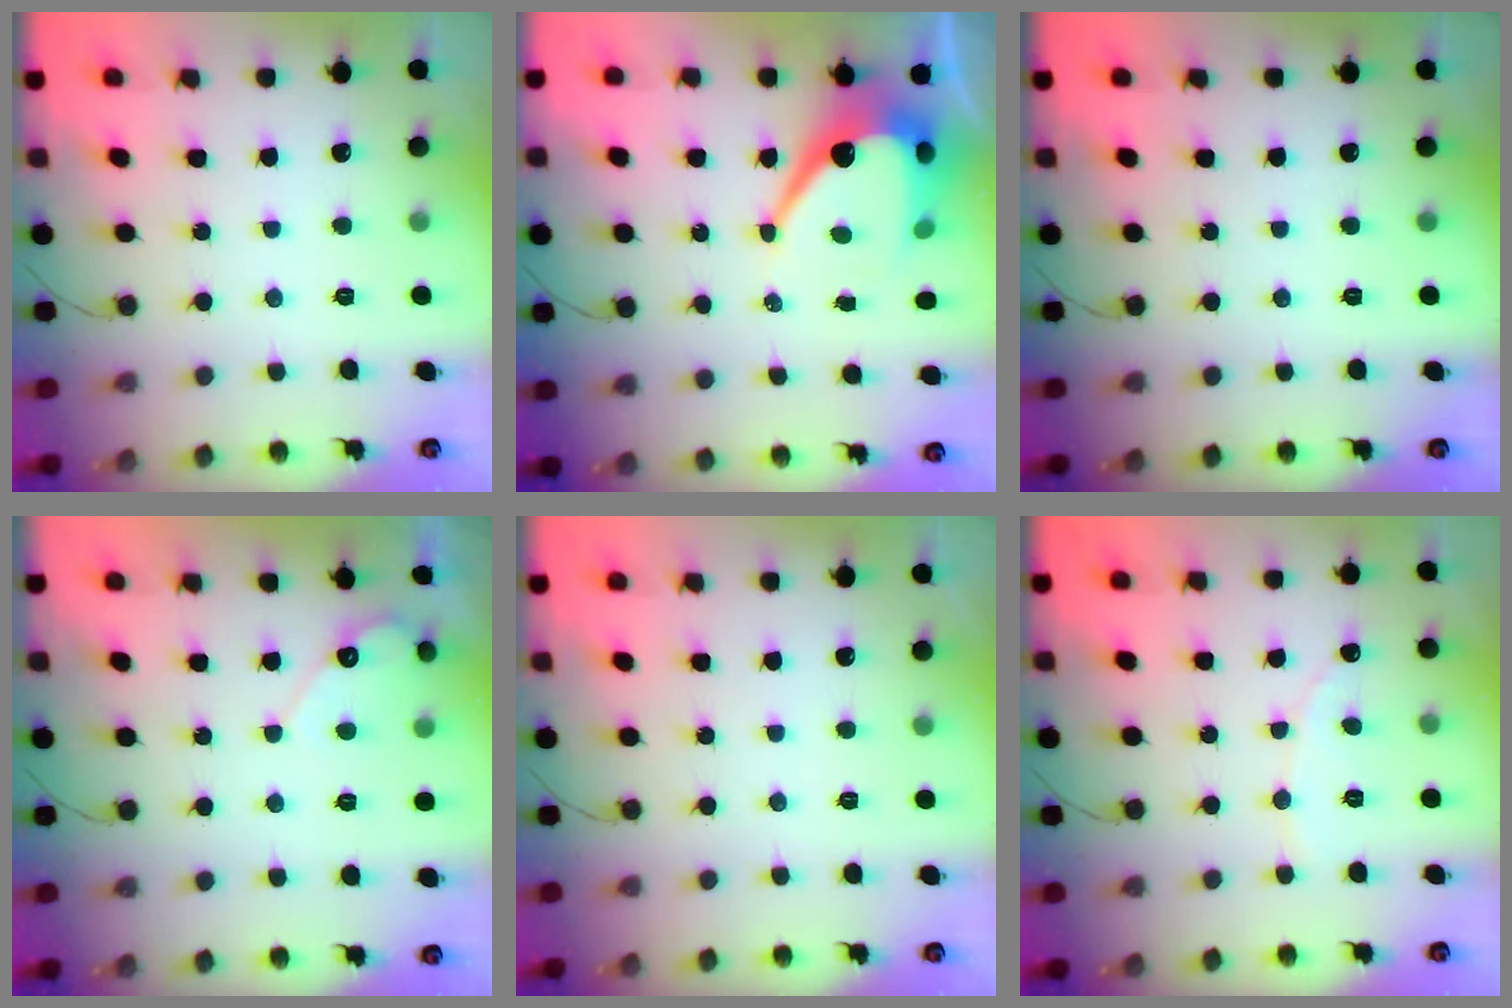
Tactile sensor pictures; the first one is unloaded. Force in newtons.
{"total": 12.3, "press": 12.2, "slide": 0.7}
{"total": 0.0}
{"total": 4.3, "press": 4.3, "slide": 0.3}
{"total": 0.0}
{"total": 1.9, "press": 1.9, "slide": 0.1}